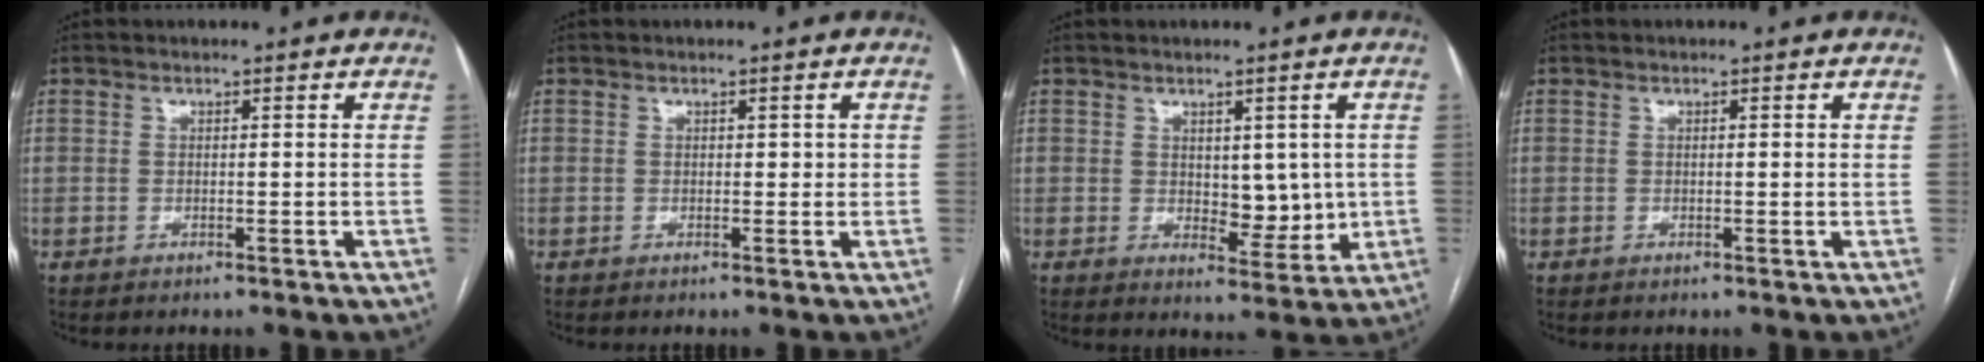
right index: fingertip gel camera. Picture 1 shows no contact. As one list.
[{"total": 1.3, "force": [0.2, 0.8, 1.0], "torque": [-0.008, 0.005, 0.003]}, {"total": 5.6, "force": [0.4, 3.0, 4.7], "torque": [-0.058, -0.008, 0.016]}, {"total": 0.7, "force": [0.2, 0.0, 0.6], "torque": [-0.011, 0.000, 0.002]}]